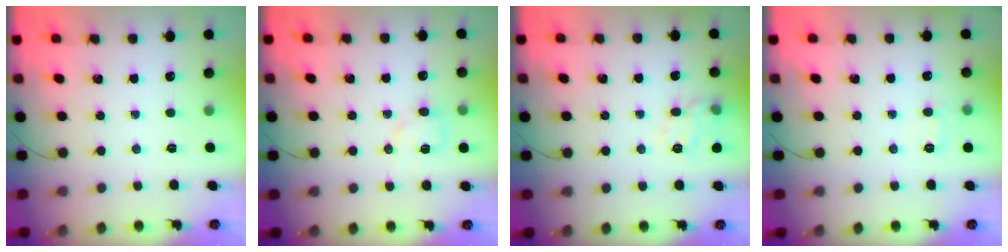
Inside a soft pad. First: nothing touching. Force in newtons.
{"total": 5.2, "press": 4.9, "slide": 1.6}
{"total": 9.6, "press": 9.6, "slide": 0.4}
{"total": 5.9, "press": 5.7, "slide": 1.6}